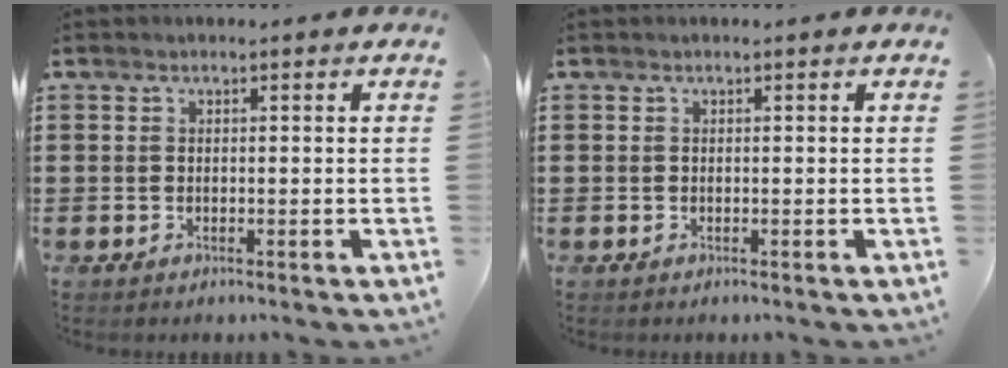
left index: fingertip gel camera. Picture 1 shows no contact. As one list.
[{"total": 0.0}]